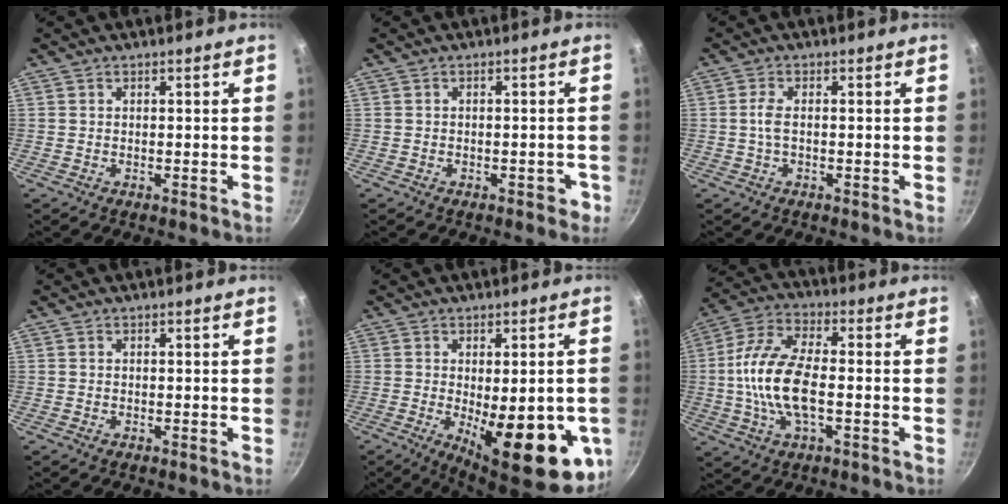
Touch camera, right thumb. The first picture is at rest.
{"total": 2.5, "force": [-1.3, 1.6, 1.5], "torque": [0.000, 0.023, -0.006]}
{"total": 2.5, "force": [-0.4, 0.9, 2.3], "torque": [-0.059, 0.006, -0.011]}
{"total": 0.0}
{"total": 19.9, "force": [-4.9, 7.2, 17.9], "torque": [-0.208, -0.017, -0.048]}
{"total": 14.4, "force": [-1.6, 6.6, 12.7], "torque": [-0.248, 0.027, -0.047]}